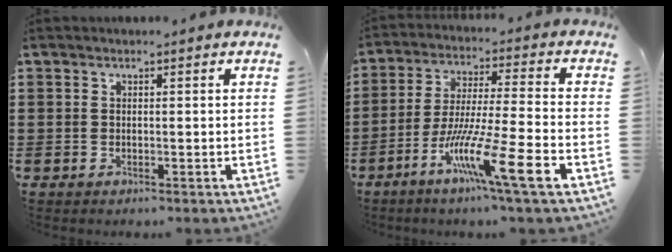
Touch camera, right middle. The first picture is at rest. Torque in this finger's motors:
{"motor_torque": [2.14, 0.00, 0.74, 0.21]}